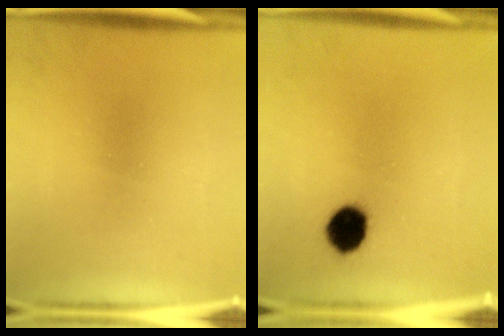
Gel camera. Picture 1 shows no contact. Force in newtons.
{"total": 7.0}